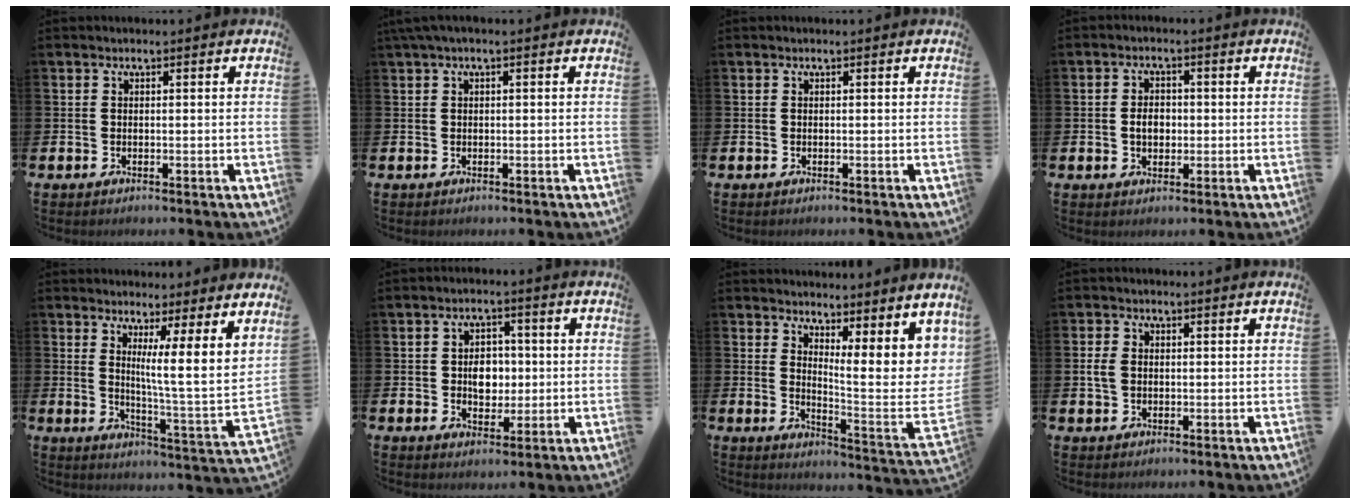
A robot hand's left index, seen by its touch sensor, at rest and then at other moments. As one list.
[{"total": 1.0, "force": [0.2, 0.1, 1.0], "torque": [-0.023, 0.002, 0.003]}, {"total": 0.0}, {"total": 3.1, "force": [-0.2, 2.3, 2.0], "torque": [-0.024, 0.003, -0.010]}, {"total": 6.4, "force": [4.9, -0.9, 4.0], "torque": [-0.065, -0.070, 0.073]}, {"total": 4.7, "force": [0.1, 3.6, 3.0], "torque": [-0.042, 0.005, -0.007]}, {"total": 7.2, "force": [5.1, 1.7, 4.8], "torque": [-0.071, -0.070, 0.083]}, {"total": 2.8, "force": [0.7, 2.2, 1.6], "torque": [-0.031, 0.009, 0.010]}]